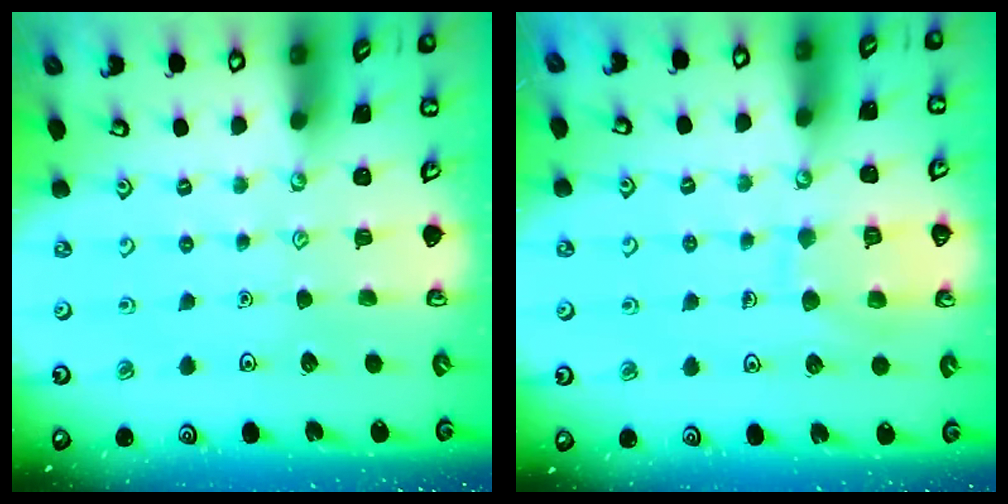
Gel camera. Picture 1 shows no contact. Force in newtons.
{"total": 9.3, "press": 9.3, "slide": 0.8}